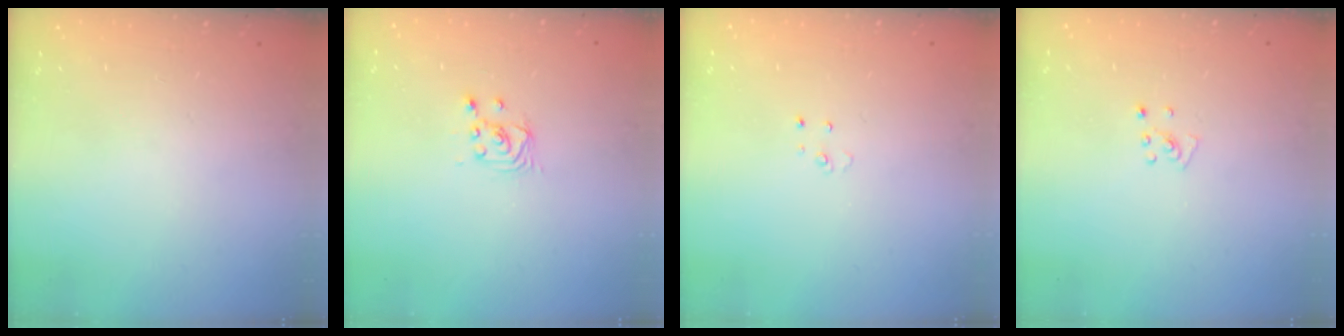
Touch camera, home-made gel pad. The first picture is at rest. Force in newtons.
{"total": 2.5, "press": 2.5, "slide": 0.2}
{"total": 2.5, "press": 2.5, "slide": 0.2}
{"total": 3.9, "press": 3.9, "slide": 0.4}